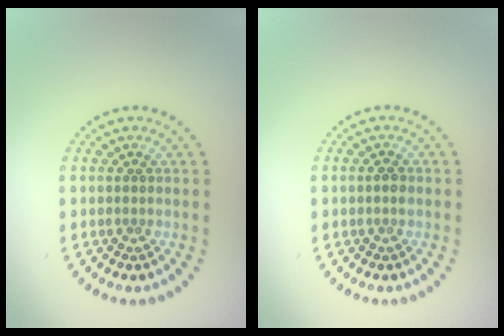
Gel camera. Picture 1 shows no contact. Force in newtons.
{"total": 0.8, "press": 0.8, "slide": 0.3}